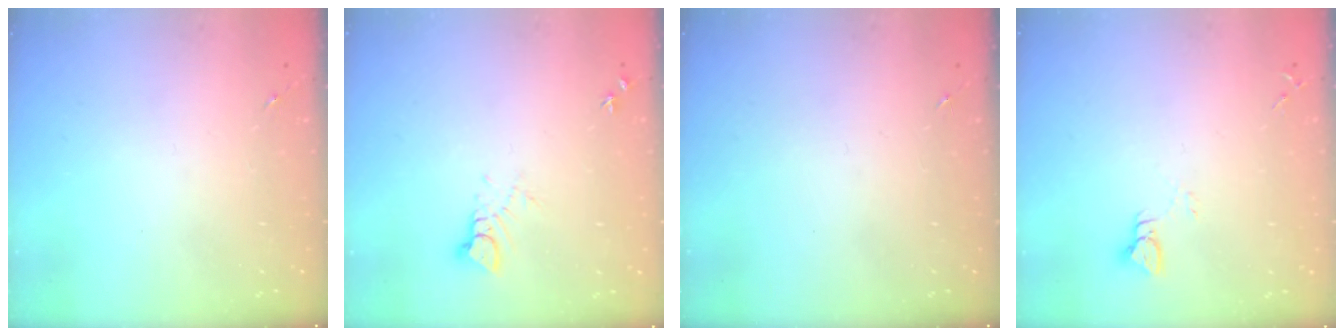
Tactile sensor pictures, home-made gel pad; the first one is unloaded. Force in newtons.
{"total": 3.5, "press": 3.5, "slide": 0.2}
{"total": 0.0}
{"total": 2.9, "press": 2.9, "slide": 0.2}